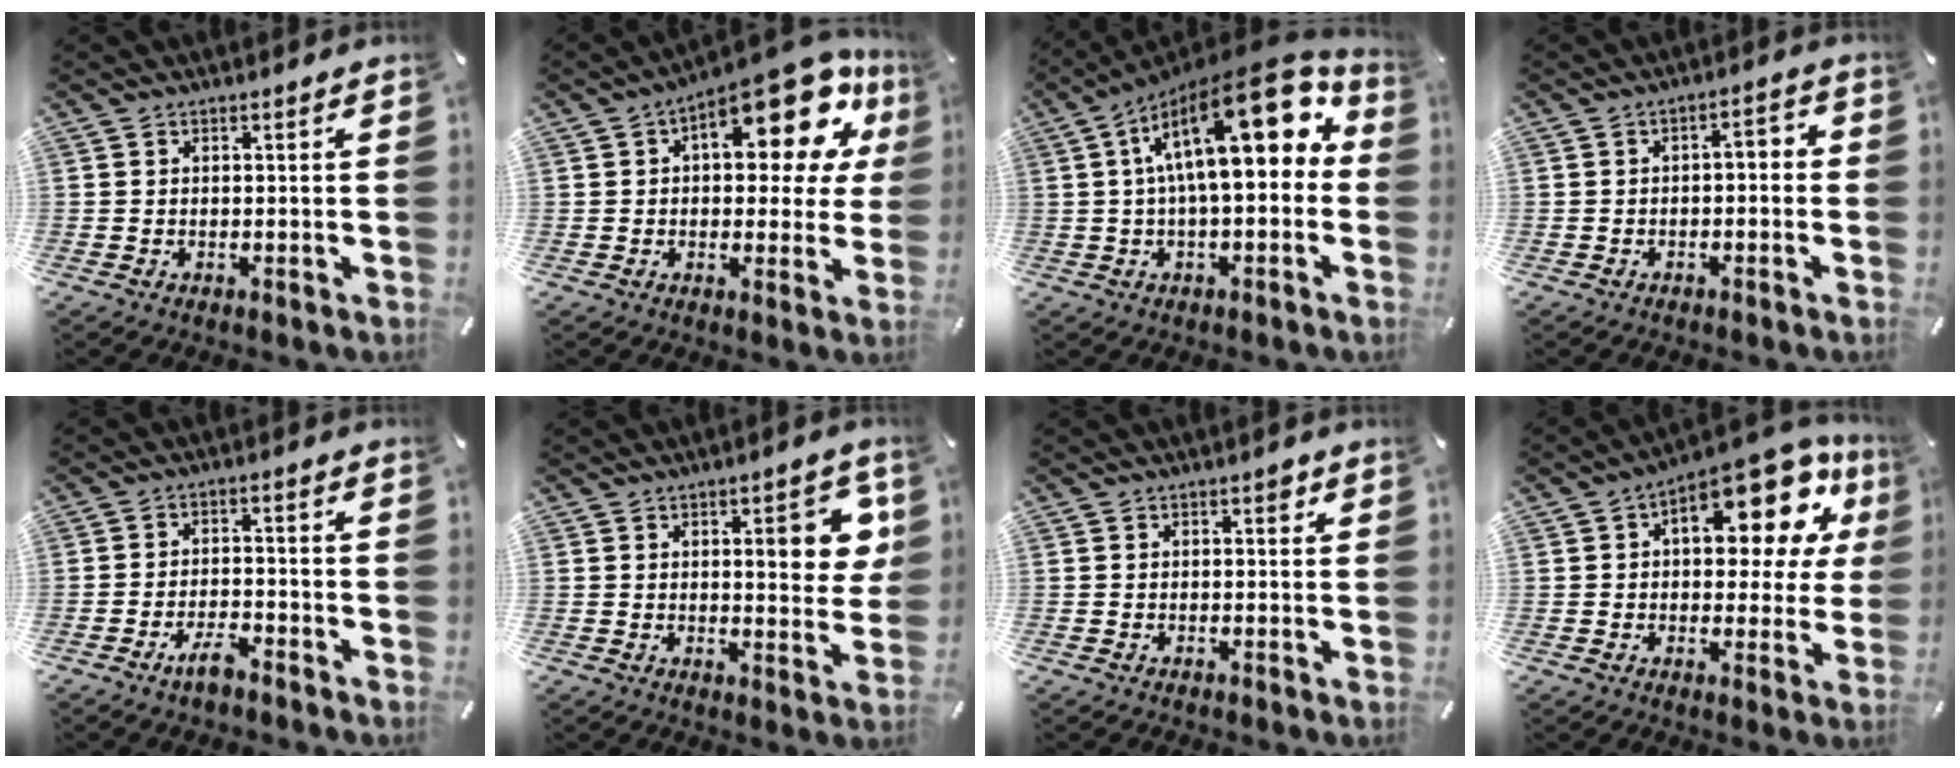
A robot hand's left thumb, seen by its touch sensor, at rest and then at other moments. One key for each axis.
{"total": 18.9, "fx": 8.3, "fy": 8.1, "fz": 14.9, "tx": -0.203, "ty": -0.054, "tz": 0.130}
{"total": 21.2, "fx": 6.3, "fy": 8.5, "fz": 18.4, "tx": -0.285, "ty": -0.040, "tz": 0.101}
{"total": 3.3, "fx": -1.8, "fy": 1.6, "fz": 2.2, "tx": -0.038, "ty": 0.019, "tz": -0.038}
{"total": 4.7, "fx": -3.6, "fy": 1.2, "fz": 2.8, "tx": -0.056, "ty": 0.014, "tz": -0.067}
{"total": 9.9, "fx": 3.2, "fy": 3.8, "fz": 8.6, "tx": -0.111, "ty": -0.011, "tz": 0.044}
{"total": 1.4, "fx": 0.6, "fy": 0.9, "fz": 0.9, "tx": -0.003, "ty": -0.001, "tz": 0.005}
{"total": 17.6, "fx": 8.6, "fy": 7.9, "fz": 13.2, "tx": -0.180, "ty": -0.064, "tz": 0.139}